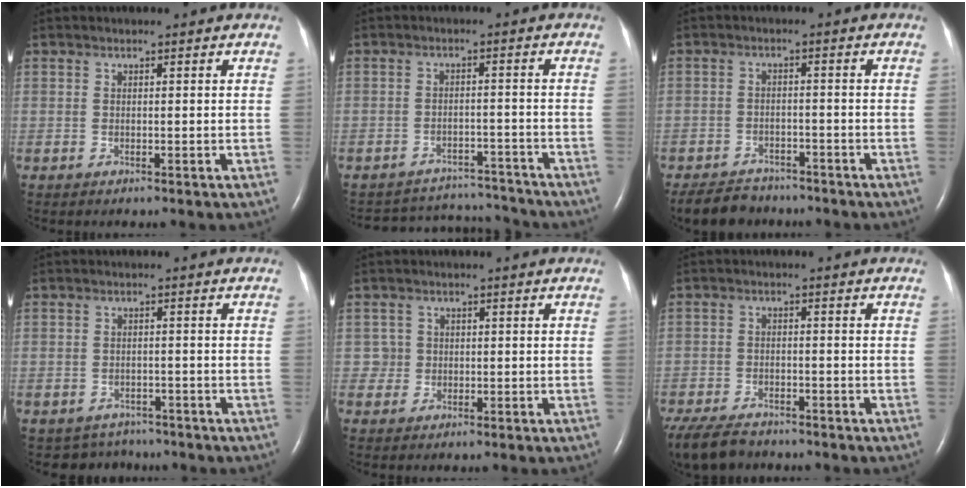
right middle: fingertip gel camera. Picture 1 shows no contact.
{"total": 10.2, "force": [-10.1, 1.6, -0.2], "torque": [-0.001, 0.017, -0.137]}
{"total": 6.4, "force": [-5.6, 2.7, 1.3], "torque": [-0.025, -0.007, -0.091]}
{"total": 4.1, "force": [-3.5, 2.0, -0.6], "torque": [0.006, 0.010, -0.051]}
{"total": 1.7, "force": [0.0, 1.7, -0.3], "torque": [0.016, 0.008, -0.005]}
{"total": 9.1, "force": [-7.6, 3.3, 3.7], "torque": [-0.073, -0.017, -0.126]}